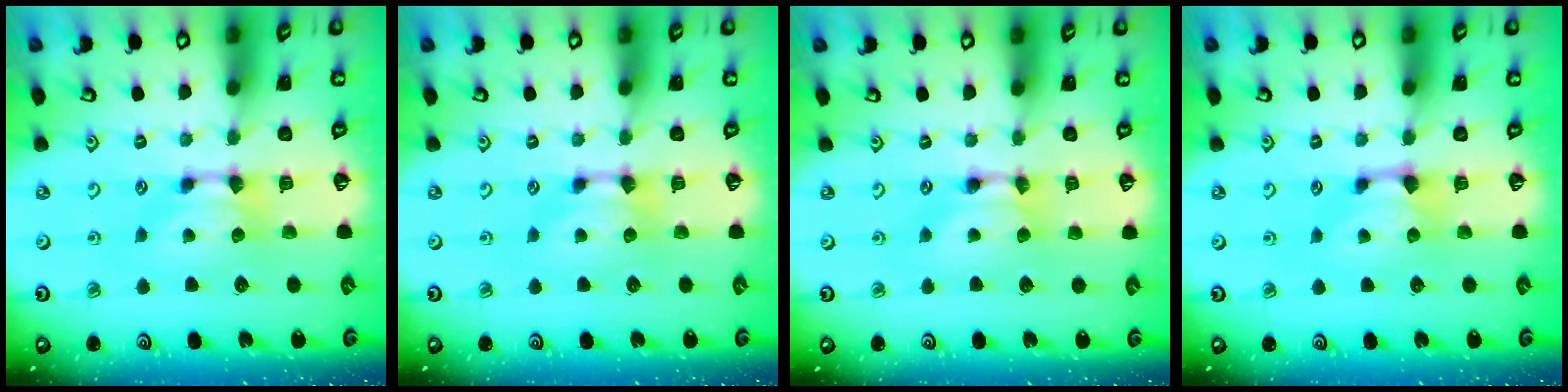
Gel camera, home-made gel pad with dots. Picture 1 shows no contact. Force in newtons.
{"total": 0.0}
{"total": 1.6, "press": 1.6, "slide": 0.1}
{"total": 0.9, "press": 0.6, "slide": 0.7}